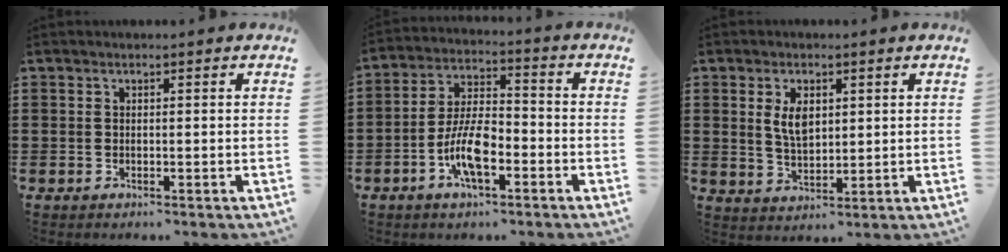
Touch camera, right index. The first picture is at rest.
{"total": 8.7, "force": [-3.5, 3.1, 7.3], "torque": [-0.167, -0.006, -0.072]}
{"total": 4.7, "force": [1.4, 2.5, 3.7], "torque": [-0.072, 0.006, 0.021]}